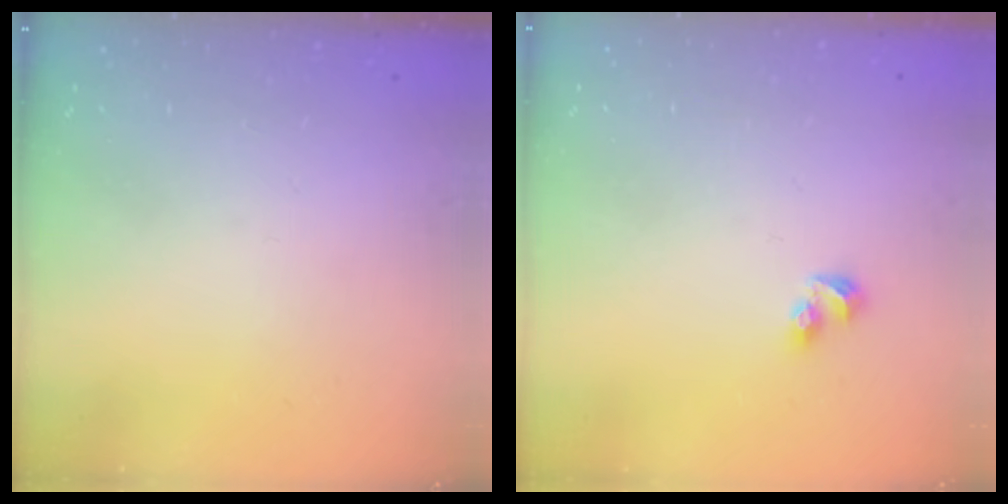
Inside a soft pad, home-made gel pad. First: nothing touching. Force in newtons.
{"total": 3.7, "press": 3.7, "slide": 0.4}